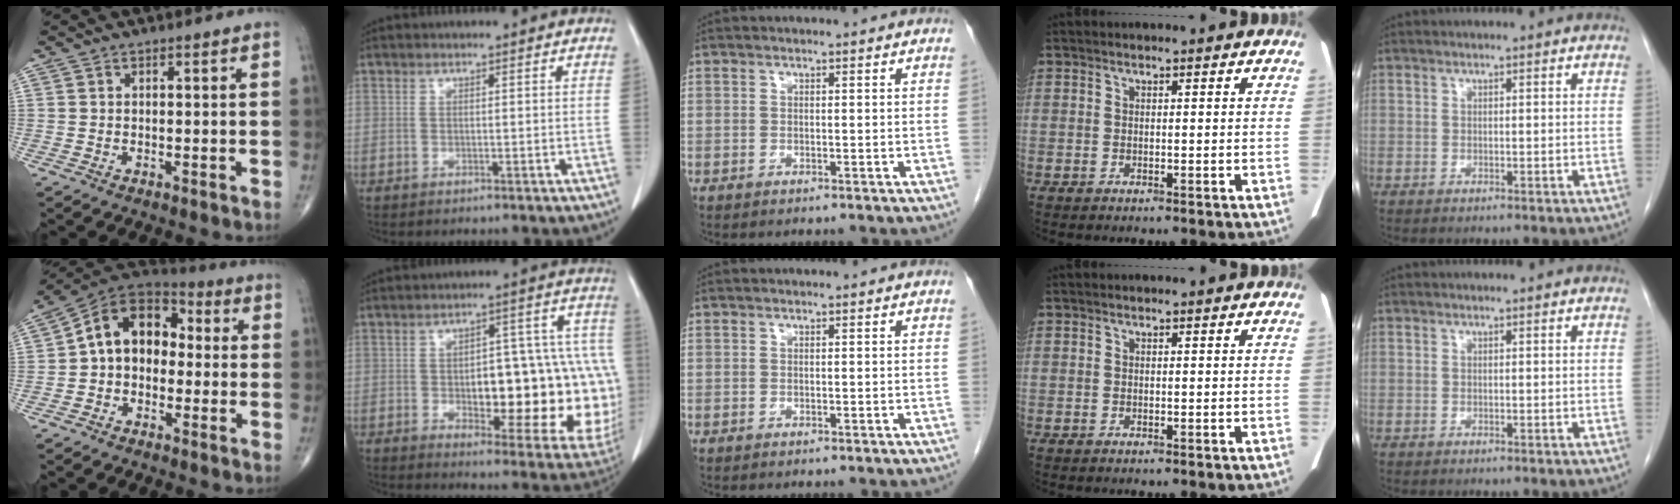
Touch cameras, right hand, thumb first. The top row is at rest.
{"thumb": {"total": 12.8, "force": [0.1, 9.4, 8.7], "torque": [-0.107, 0.043, -0.016]}, "index": {"total": 23.5, "force": [-2.5, 8.4, 21.8], "torque": [-0.197, 0.039, -0.003]}}